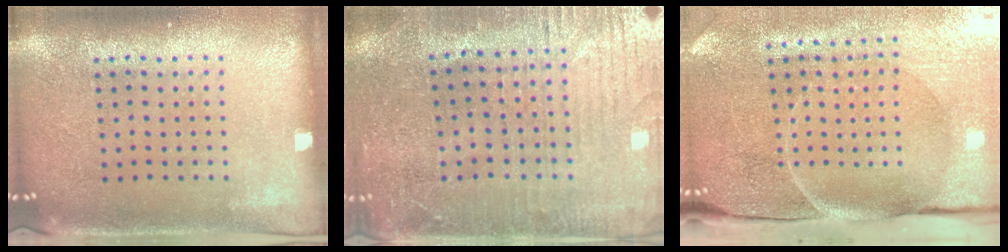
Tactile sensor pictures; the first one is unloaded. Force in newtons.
{"total": 1.4, "press": 1.3, "slide": 0.5}
{"total": 4.9, "press": 4.0, "slide": 2.9}